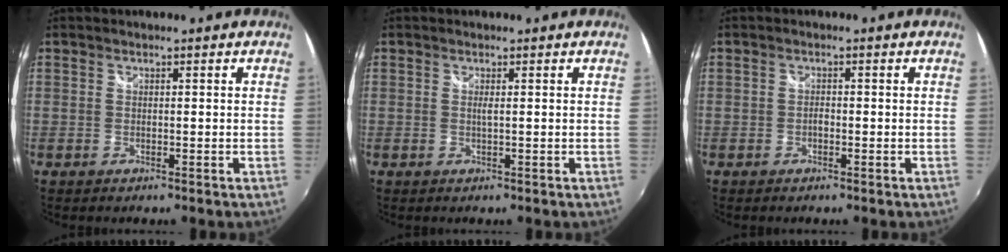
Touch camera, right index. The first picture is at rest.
{"total": 0.8, "force": [0.0, -0.3, 0.8], "torque": [-0.015, -0.001, -0.001]}
{"total": 0.9, "force": [-0.5, 0.5, 0.5], "torque": [-0.009, 0.001, -0.011]}